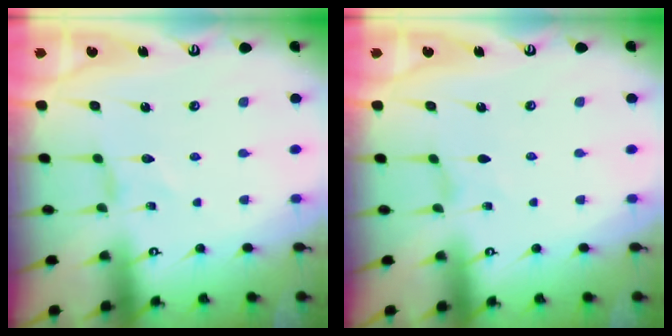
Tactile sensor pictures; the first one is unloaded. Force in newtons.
{"total": 0.0}